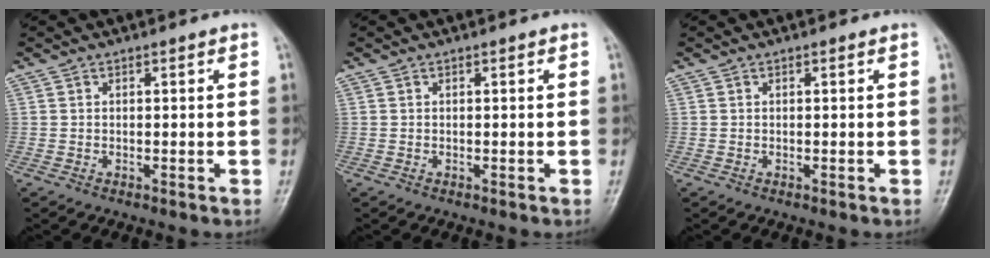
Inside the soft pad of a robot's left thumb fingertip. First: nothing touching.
{"total": 0.0}
{"total": 0.0}